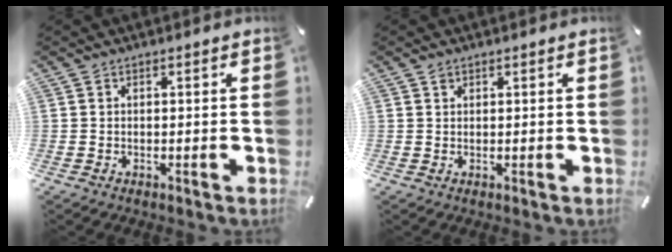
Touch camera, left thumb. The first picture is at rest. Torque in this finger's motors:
{"motor_torque": [-0.14, -0.17, 0.31, 0.08, -0.09]}